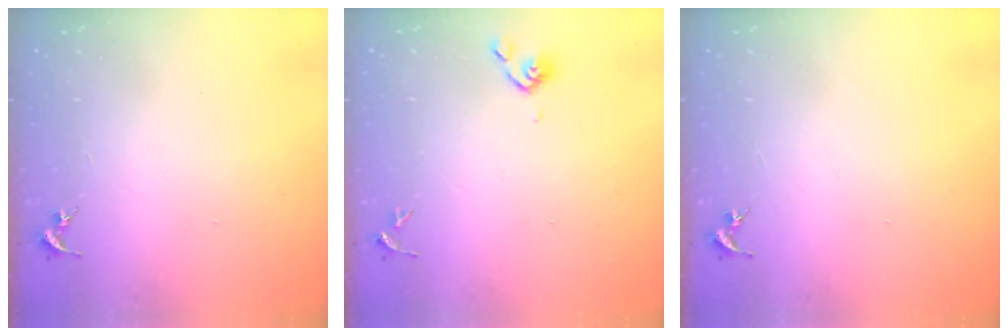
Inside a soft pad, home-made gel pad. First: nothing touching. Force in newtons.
{"total": 4.4, "press": 4.4, "slide": 0.7}
{"total": 0.0}